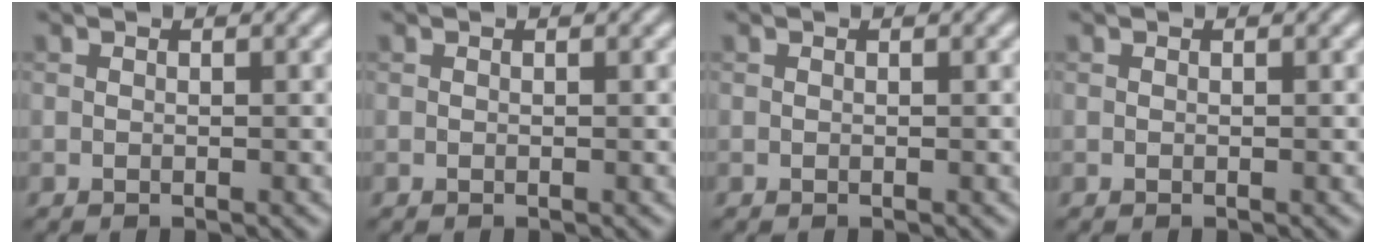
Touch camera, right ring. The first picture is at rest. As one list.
[{"total": 0.0}, {"total": 0.0}, {"total": 0.0}]